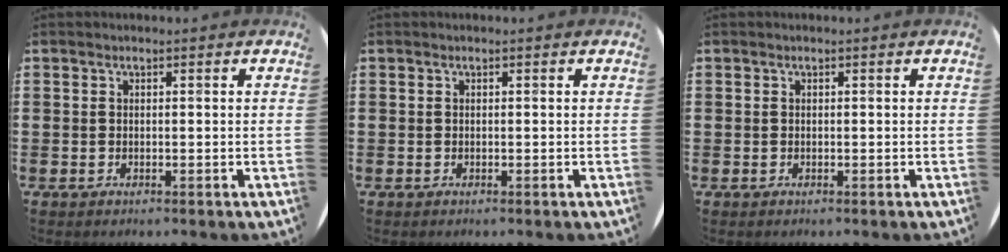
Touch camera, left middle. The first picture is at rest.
{"total": 0.0}
{"total": 0.0}